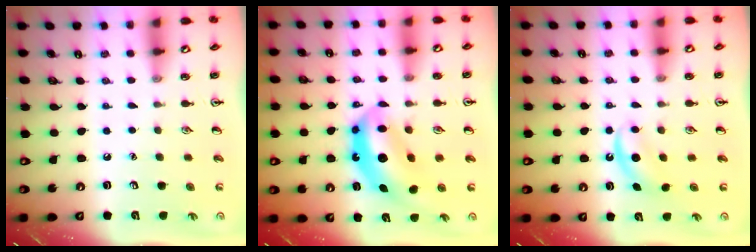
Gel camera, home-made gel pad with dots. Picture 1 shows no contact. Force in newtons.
{"total": 11.5, "press": 10.9, "slide": 3.5}
{"total": 4.5, "press": 4.3, "slide": 1.0}